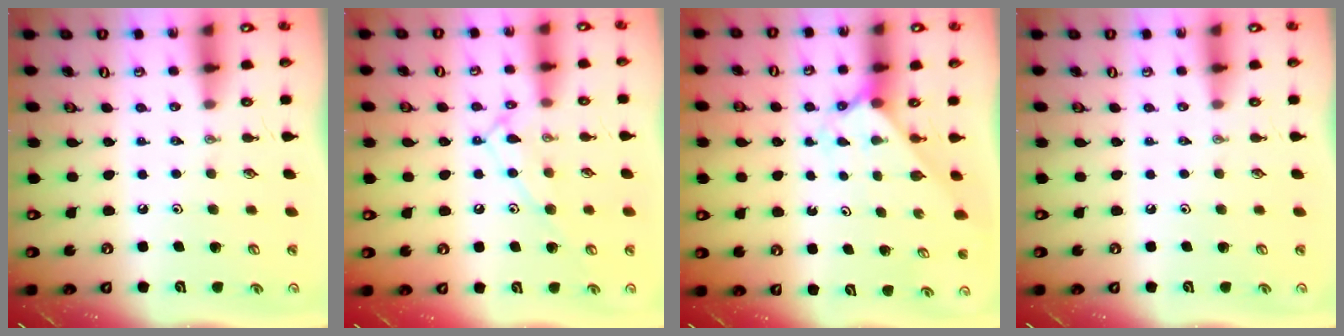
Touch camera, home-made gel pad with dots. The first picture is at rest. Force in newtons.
{"total": 12.0, "press": 12.0, "slide": 0.8}
{"total": 2.3, "press": 2.3, "slide": 0.2}
{"total": 0.0}